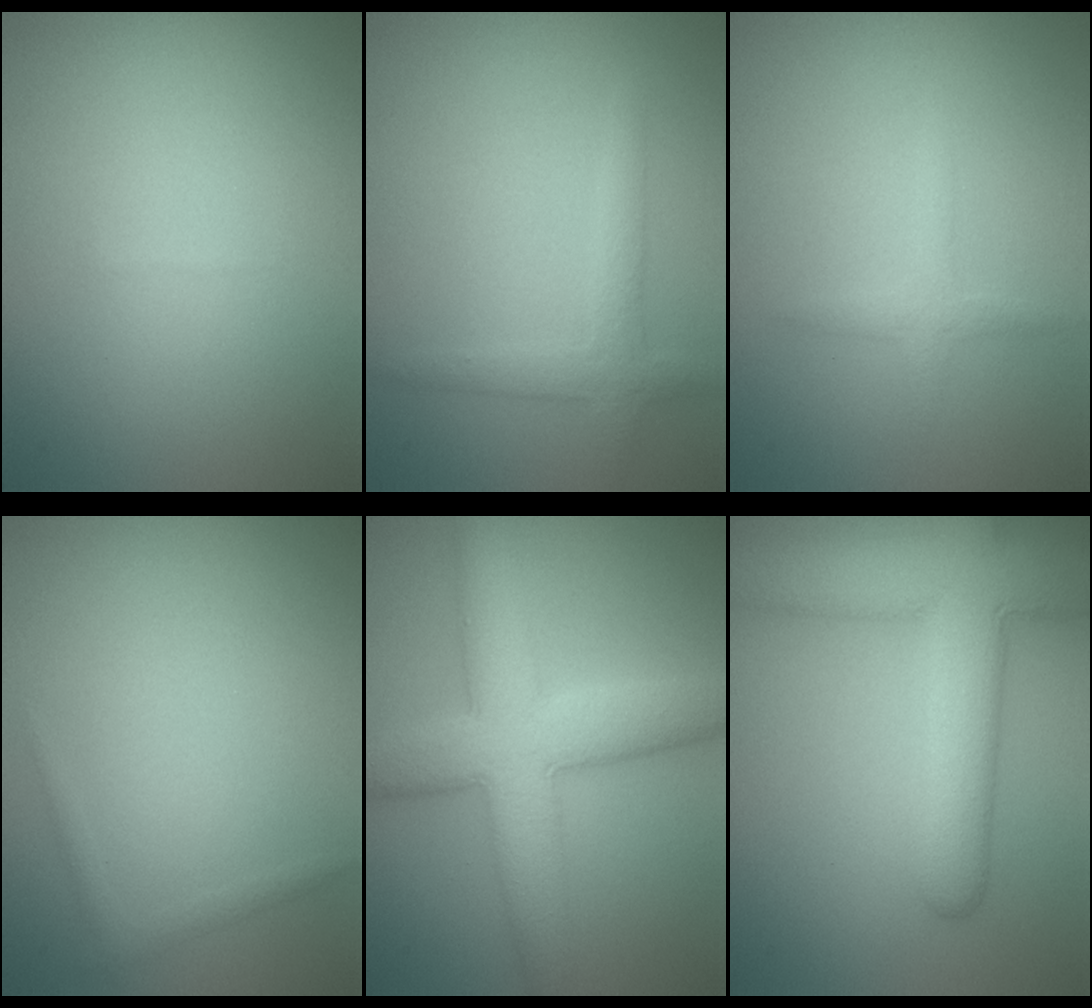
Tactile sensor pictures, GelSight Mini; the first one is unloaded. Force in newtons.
{"total": 2.3, "press": 2.3, "slide": 0.2}
{"total": 1.5, "press": 1.5, "slide": 0.1}
{"total": 0.8, "press": 0.8, "slide": 0.1}
{"total": 7.7, "press": 7.7, "slide": 0.1}
{"total": 8.8, "press": 8.8, "slide": 0.4}